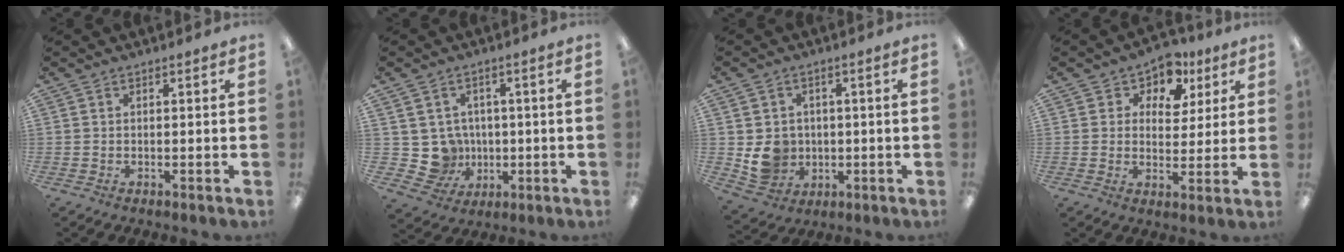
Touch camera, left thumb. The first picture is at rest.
{"total": 7.6, "force": [0.3, 7.4, 1.6], "torque": [-0.057, -0.002, 0.017]}
{"total": 7.6, "force": [-0.2, 7.2, 2.4], "torque": [-0.055, 0.004, 0.005]}
{"total": 7.6, "force": [4.8, 5.4, 2.3], "torque": [-0.045, -0.031, 0.084]}